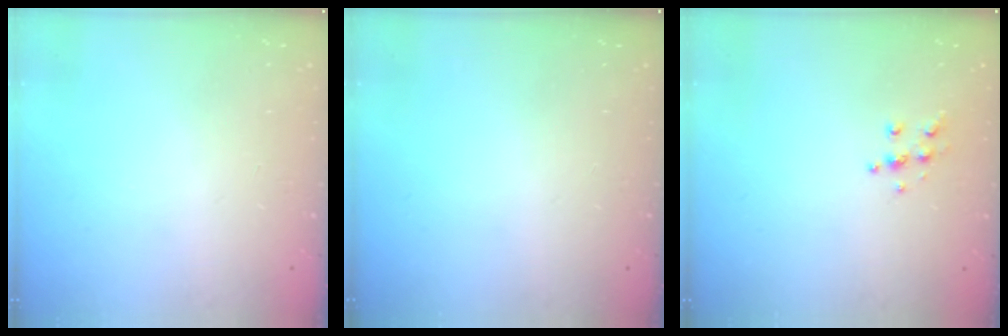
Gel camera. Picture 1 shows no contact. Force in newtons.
{"total": 0.0}
{"total": 6.4, "press": 6.4, "slide": 0.6}